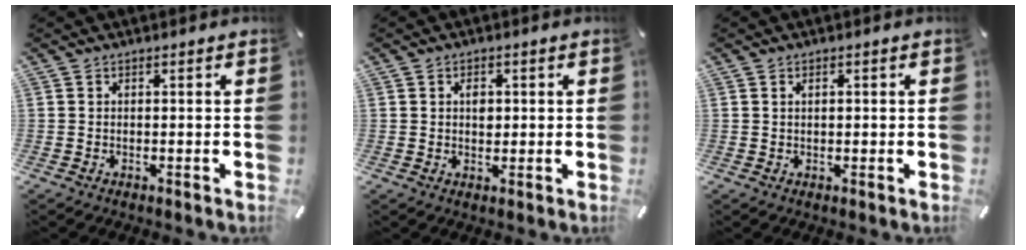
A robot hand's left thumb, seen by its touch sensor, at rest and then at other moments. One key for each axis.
{"total": 2.5, "fx": 0.4, "fy": 1.9, "fz": 1.6, "tx": -0.010, "ty": -0.004, "tz": 0.001}
{"total": 1.0, "fx": 0.3, "fy": 0.7, "fz": 0.8, "tx": -0.016, "ty": 0.005, "tz": 0.004}